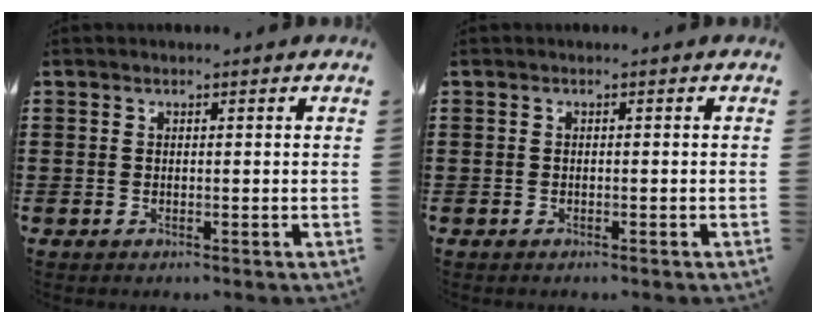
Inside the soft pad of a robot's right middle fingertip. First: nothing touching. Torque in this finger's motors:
{"motor_torque": [0.17, -0.06, 0.00, 0.00]}